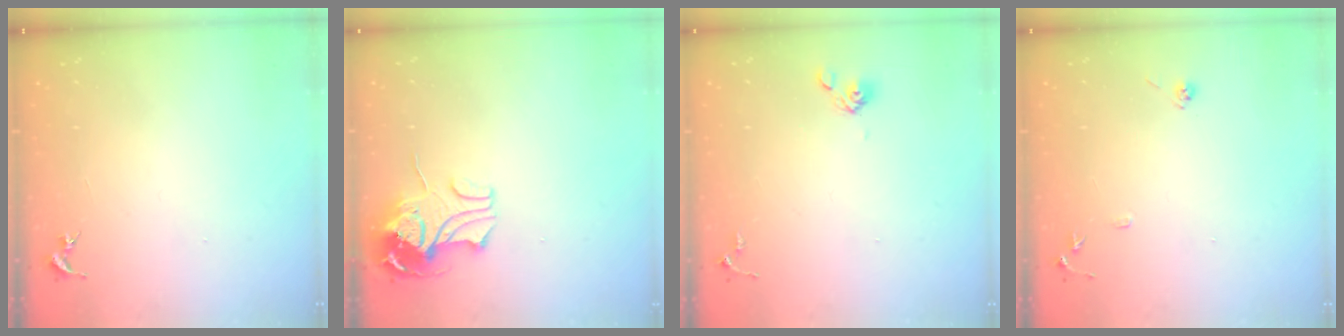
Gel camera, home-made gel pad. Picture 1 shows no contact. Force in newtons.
{"total": 10.8, "press": 10.7, "slide": 1.3}
{"total": 4.6, "press": 4.5, "slide": 1.1}
{"total": 7.1, "press": 7.0, "slide": 0.8}